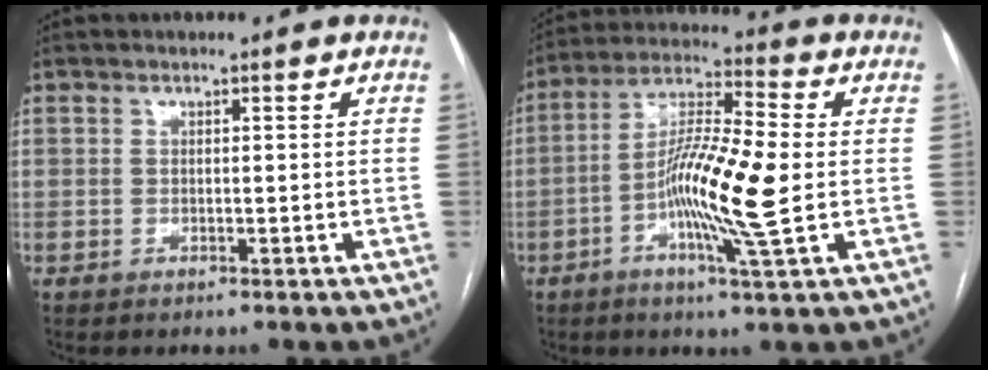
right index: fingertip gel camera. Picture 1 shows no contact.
{"total": 13.2, "force": [-2.2, 0.3, 13.0], "torque": [-0.248, -0.002, -0.049]}